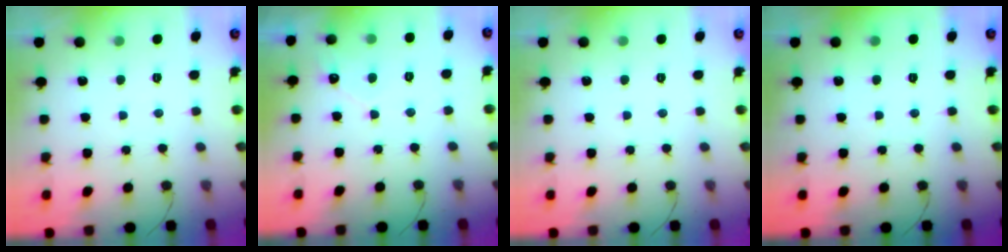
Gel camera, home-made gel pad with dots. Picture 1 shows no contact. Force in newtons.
{"total": 2.8, "press": 2.8, "slide": 0.1}
{"total": 0.0}
{"total": 0.0}